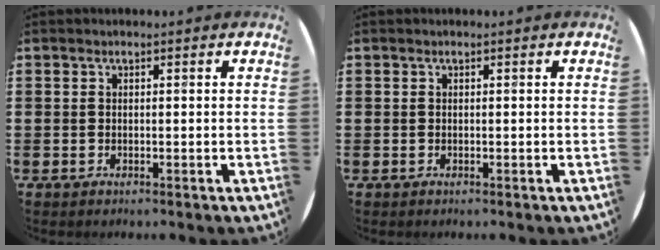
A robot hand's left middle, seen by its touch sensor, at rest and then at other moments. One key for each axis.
{"total": 0.0}